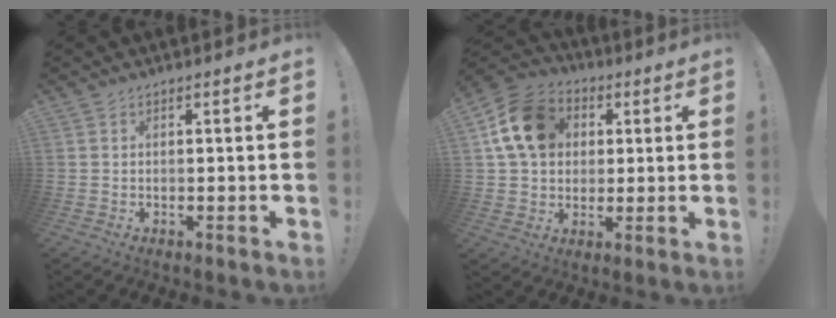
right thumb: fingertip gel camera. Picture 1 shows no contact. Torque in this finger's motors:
{"motor_torque": [0.15, 0.51, 1.09, 0.15, 0.06]}